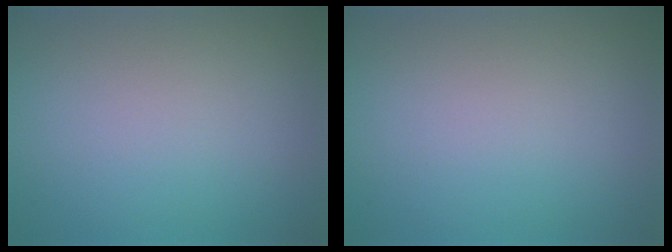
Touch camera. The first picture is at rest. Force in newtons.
{"total": 0.0}